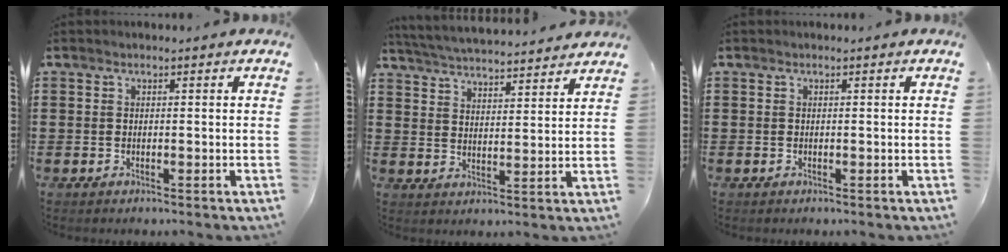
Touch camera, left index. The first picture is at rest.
{"total": 4.5, "force": [4.5, -0.3, 0.6], "torque": [-0.033, -0.031, 0.076]}
{"total": 0.0}